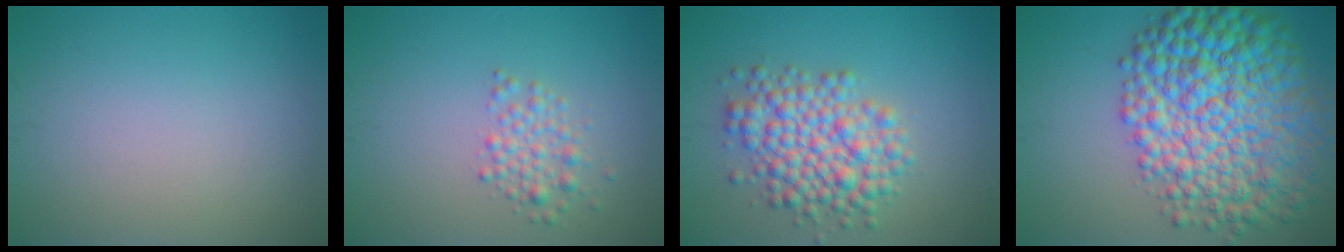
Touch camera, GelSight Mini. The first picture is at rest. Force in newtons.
{"total": 2.1, "press": 2.1, "slide": 0.0}
{"total": 6.1, "press": 6.1, "slide": 0.2}
{"total": 12.7, "press": 12.7, "slide": 0.2}